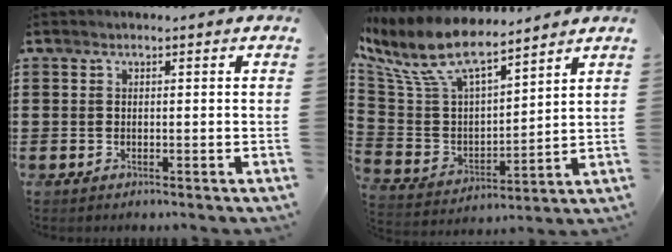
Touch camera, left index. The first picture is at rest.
{"total": 11.8, "force": [8.8, 3.7, 6.9], "torque": [-0.171, -0.041, 0.155]}